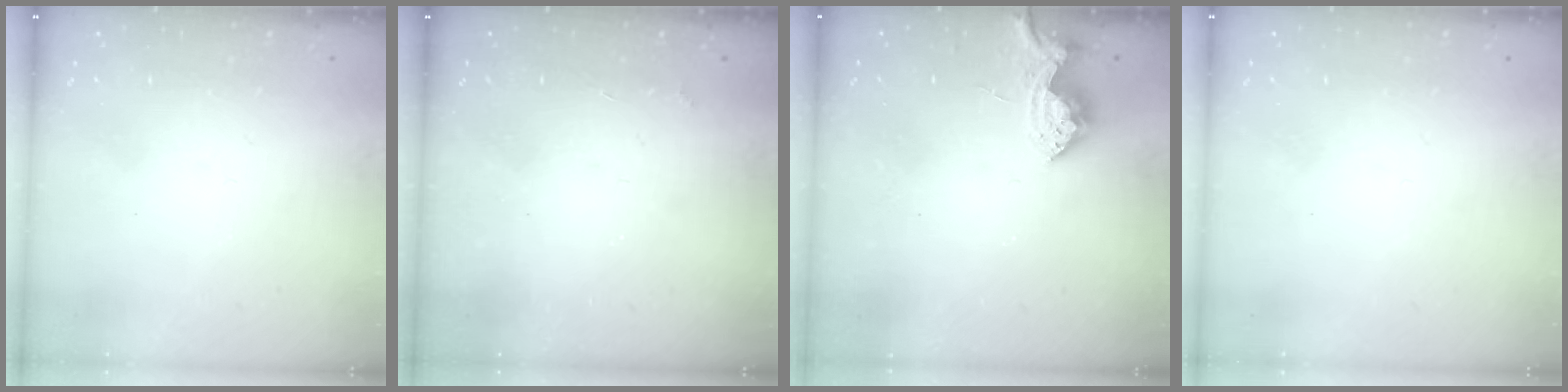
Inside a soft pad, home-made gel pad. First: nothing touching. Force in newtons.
{"total": 2.9, "press": 2.9, "slide": 0.5}
{"total": 8.6, "press": 8.6, "slide": 0.7}
{"total": 0.0}